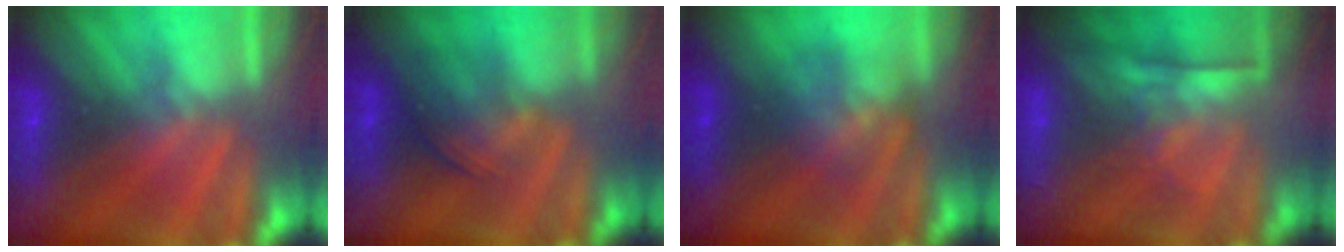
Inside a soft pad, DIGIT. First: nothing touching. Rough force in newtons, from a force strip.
{"total": 1.8}
{"total": 2.1}
{"total": 7.5}